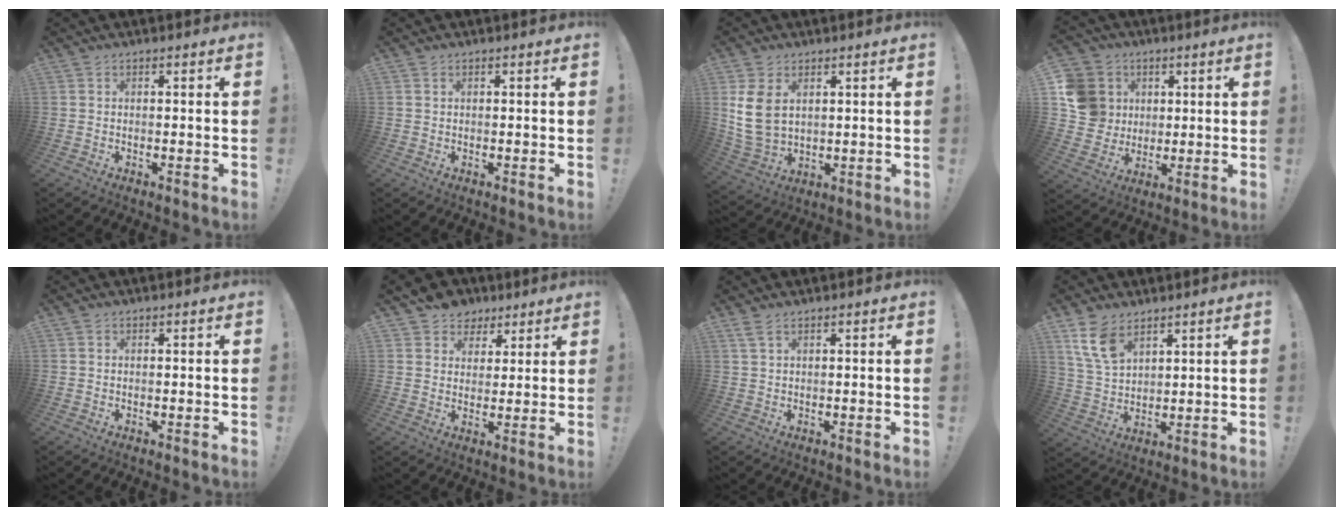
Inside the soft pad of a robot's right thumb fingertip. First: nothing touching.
{"total": 0.0}
{"total": 9.4, "force": [3.2, 6.3, 6.2], "torque": [-0.114, -0.012, 0.062]}
{"total": 13.3, "force": [2.8, 12.2, 4.6], "torque": [-0.069, -0.005, 0.065]}
{"total": 0.0}
{"total": 6.9, "force": [3.7, 5.8, 0.9], "torque": [-0.014, -0.021, 0.075]}
{"total": 2.3, "force": [1.5, 0.7, 1.6], "torque": [-0.041, 0.003, 0.029]}
{"total": 9.8, "force": [6.1, 5.4, 5.3], "torque": [-0.101, -0.023, 0.123]}